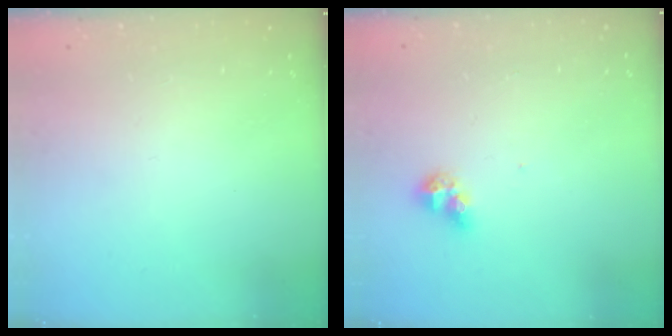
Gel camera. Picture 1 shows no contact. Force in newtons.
{"total": 6.1, "press": 6.1, "slide": 0.7}